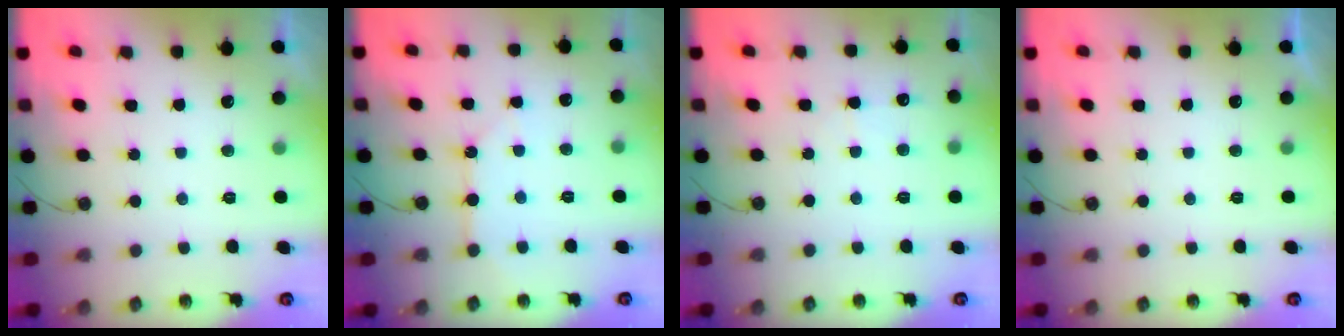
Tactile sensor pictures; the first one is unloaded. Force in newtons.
{"total": 5.9, "press": 5.9, "slide": 0.4}
{"total": 4.2, "press": 4.2, "slide": 0.7}
{"total": 0.0}